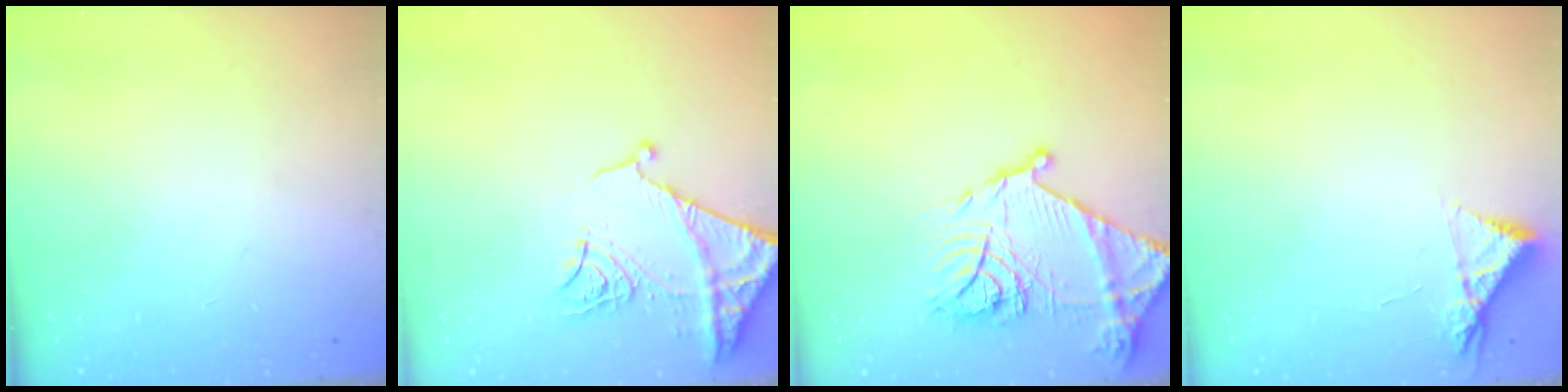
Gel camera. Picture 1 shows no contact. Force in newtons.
{"total": 11.9, "press": 11.8, "slide": 1.4}
{"total": 18.6, "press": 18.5, "slide": 1.9}
{"total": 5.0, "press": 5.0, "slide": 0.8}